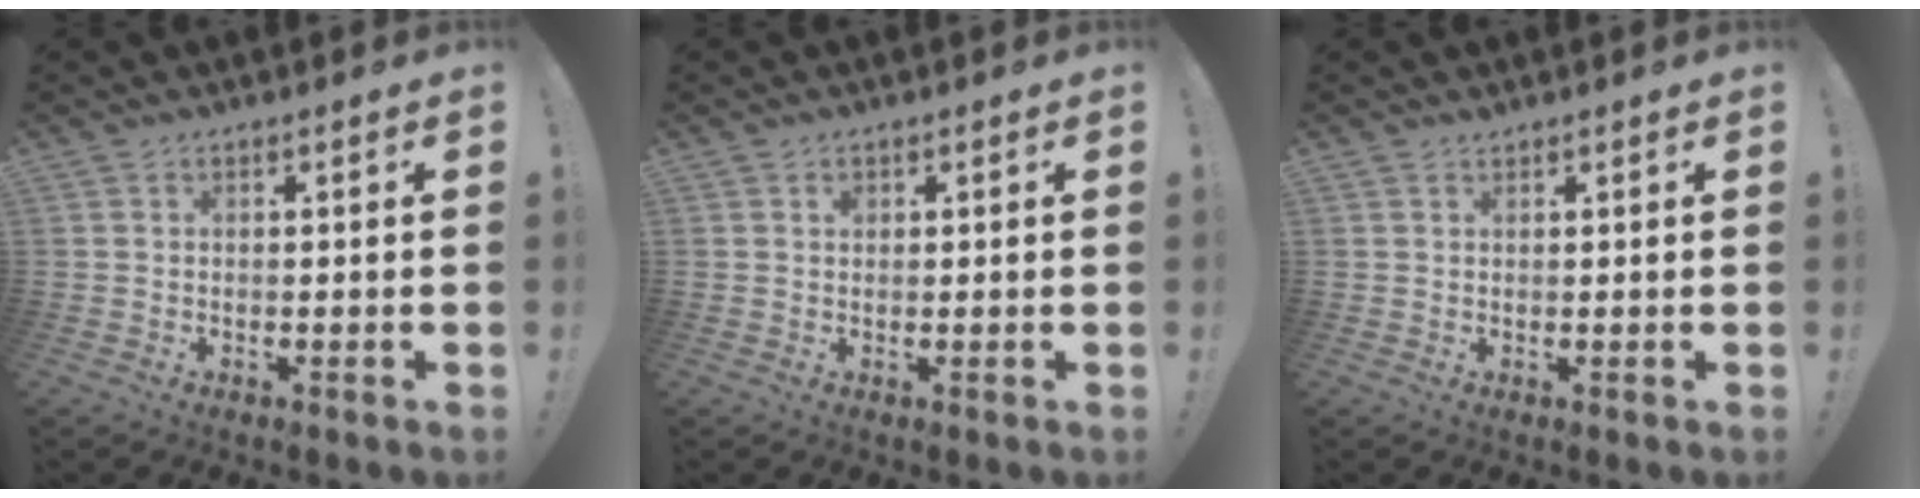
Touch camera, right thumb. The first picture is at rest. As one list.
[{"total": 0.8, "force": [0.3, 0.6, 0.3], "torque": [0.003, -0.004, 0.004]}, {"total": 0.9, "force": [0.8, 0.4, 0.2], "torque": [0.001, -0.004, 0.016]}]